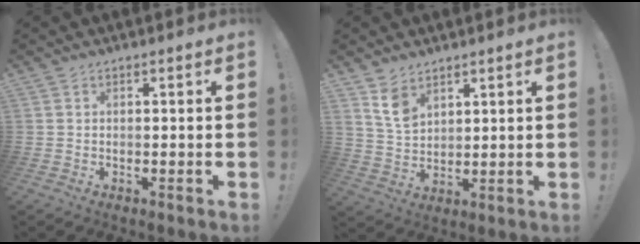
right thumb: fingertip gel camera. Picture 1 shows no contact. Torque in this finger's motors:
{"motor_torque": [0.03, 0.06, -0.09, 0.23, -0.01]}